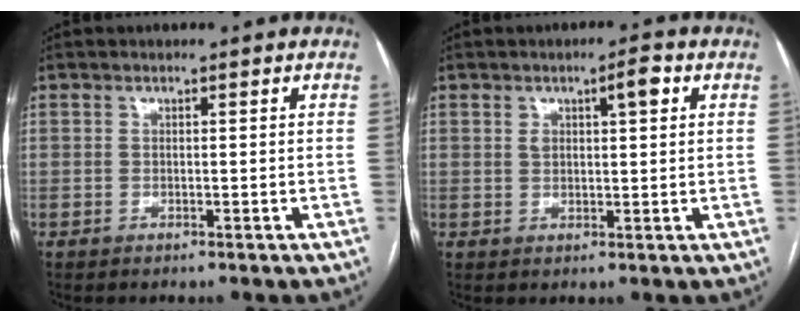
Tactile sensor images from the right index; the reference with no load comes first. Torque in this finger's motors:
{"motor_torque": [0.20, 0.19, 0.03, 0.01]}